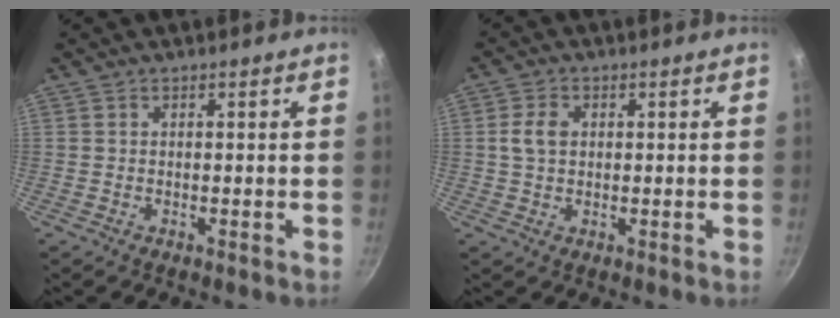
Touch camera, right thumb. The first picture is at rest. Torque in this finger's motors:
{"motor_torque": [-0.42, 0.42, 0.55, -0.07, 0.20]}